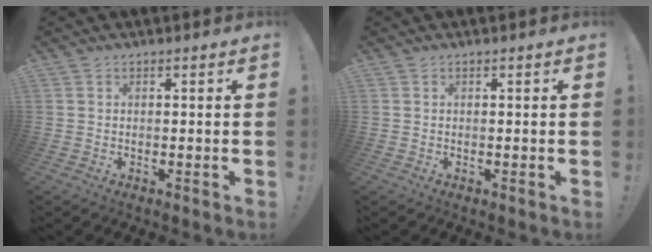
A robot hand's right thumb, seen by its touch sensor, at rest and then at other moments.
{"total": 0.0}